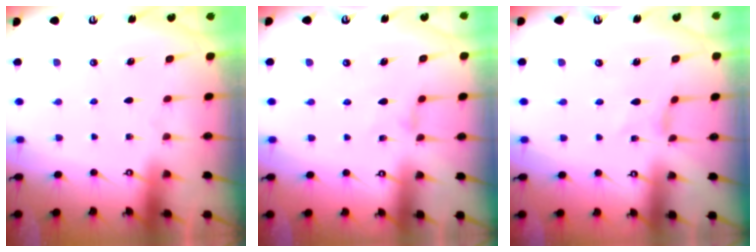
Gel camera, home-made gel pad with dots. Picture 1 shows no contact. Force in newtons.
{"total": 0.8, "press": 0.7, "slide": 0.3}
{"total": 0.0}